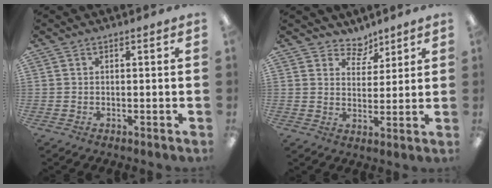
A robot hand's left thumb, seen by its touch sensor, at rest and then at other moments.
{"total": 5.9, "force": [4.9, 3.3, 0.6], "torque": [-0.009, -0.033, 0.087]}